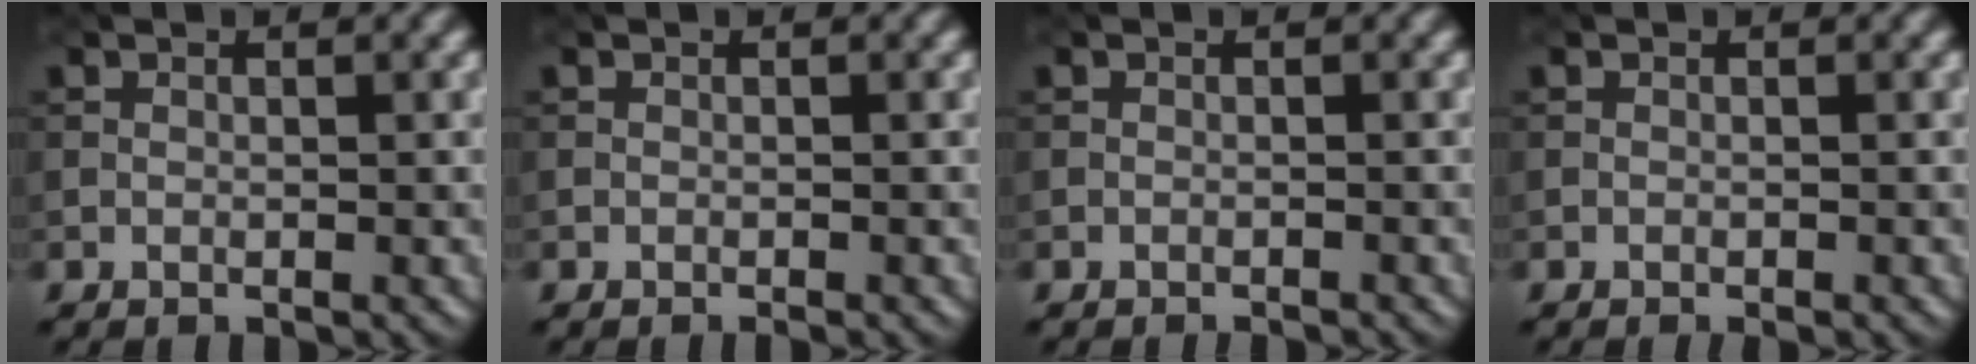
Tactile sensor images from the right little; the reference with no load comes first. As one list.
[{"total": 0.9, "force": [-0.6, 0.3, 0.6], "torque": [-0.011, -0.004, -0.010]}, {"total": 0.9, "force": [-0.8, 0.0, 0.2], "torque": [-0.005, -0.007, -0.016]}, {"total": 1.0, "force": [-0.6, 0.2, 0.8], "torque": [-0.011, -0.004, -0.010]}]